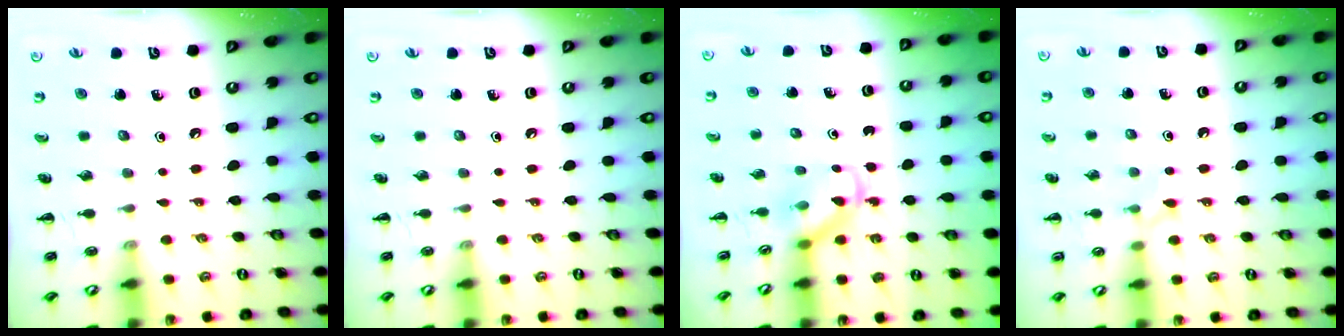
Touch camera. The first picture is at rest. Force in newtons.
{"total": 0.0}
{"total": 4.0, "press": 3.9, "slide": 0.8}
{"total": 4.4, "press": 4.1, "slide": 1.5}